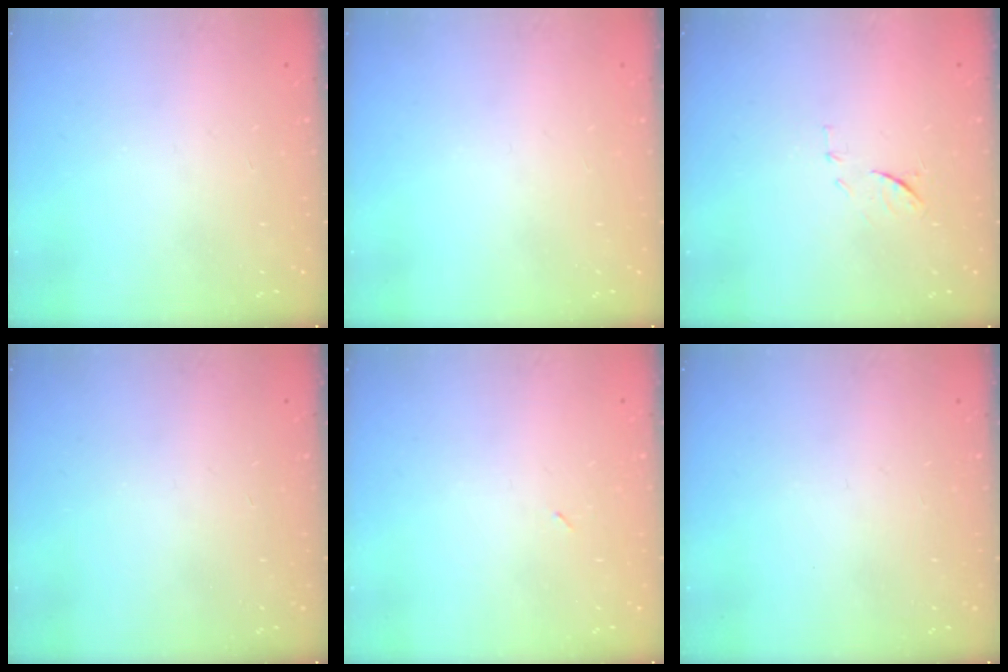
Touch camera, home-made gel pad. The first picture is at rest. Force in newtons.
{"total": 0.0}
{"total": 6.2, "press": 6.2, "slide": 1.0}
{"total": 0.0}
{"total": 2.1, "press": 1.9, "slide": 1.0}
{"total": 0.0}